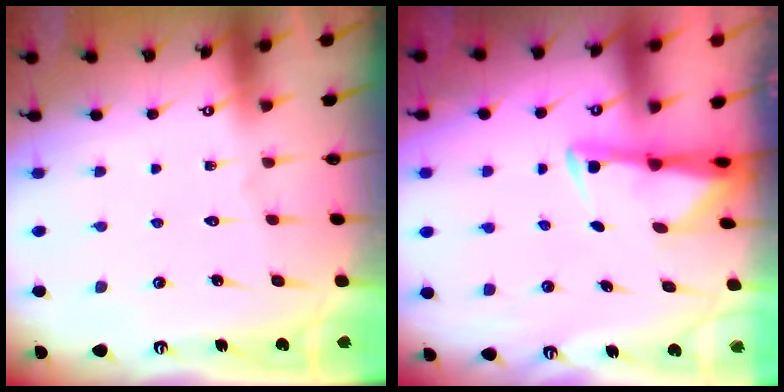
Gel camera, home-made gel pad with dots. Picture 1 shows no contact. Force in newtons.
{"total": 3.0, "press": 3.0, "slide": 0.6}